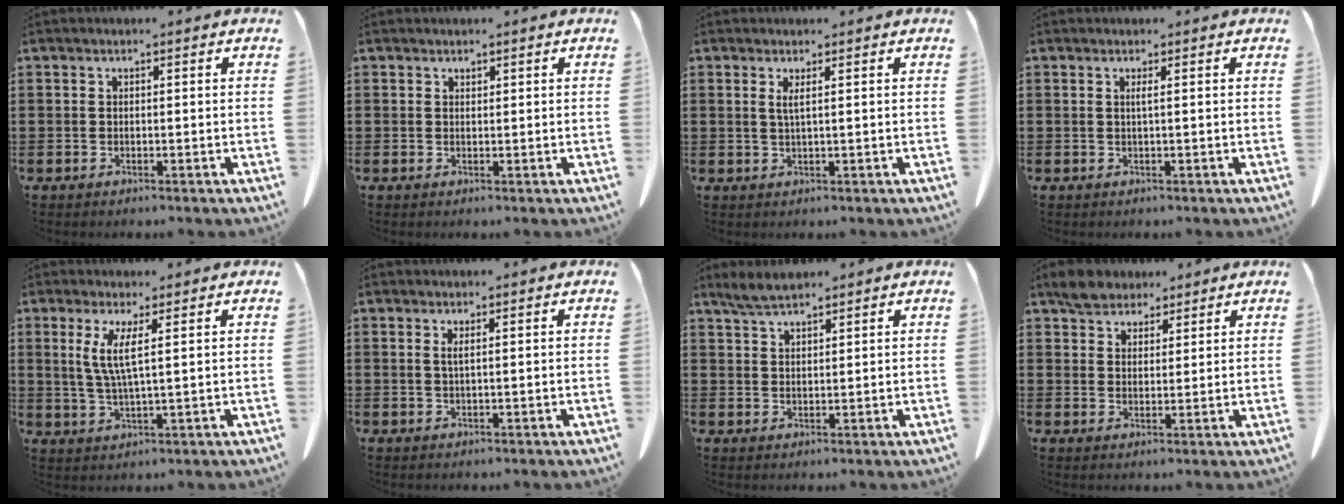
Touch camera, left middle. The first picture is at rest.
{"total": 0.8, "force": [0.7, 0.3, -0.1], "torque": [-0.001, 0.000, 0.014]}
{"total": 1.5, "force": [0.7, -0.1, 1.3], "torque": [-0.029, -0.002, 0.012]}
{"total": 0.8, "force": [0.2, -0.3, 0.7], "torque": [-0.014, -0.005, 0.004]}
{"total": 4.8, "force": [1.9, 0.0, 4.4], "torque": [-0.093, -0.004, 0.032]}
{"total": 1.0, "force": [0.4, 0.0, 1.0], "torque": [-0.021, -0.001, 0.007]}
{"total": 3.2, "force": [2.6, 0.7, 1.6], "torque": [-0.038, 0.002, 0.050]}
{"total": 4.2, "force": [3.6, 2.0, 0.7], "torque": [-0.019, 0.003, 0.066]}